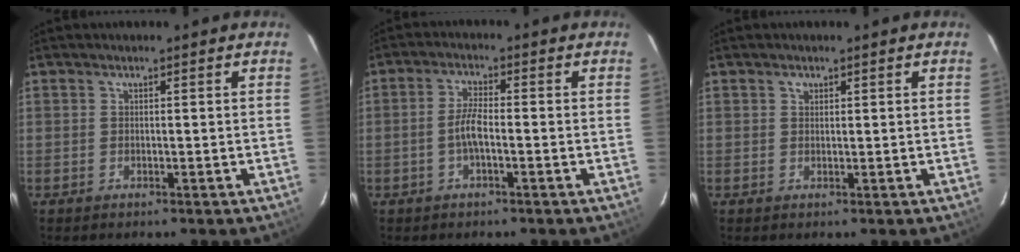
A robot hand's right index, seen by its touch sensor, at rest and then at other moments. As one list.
[{"total": 3.7, "force": [-1.3, 0.8, 3.4], "torque": [-0.075, 0.007, -0.025]}, {"total": 0.7, "force": [0.6, 0.4, 0.2], "torque": [-0.004, 0.002, 0.009]}]